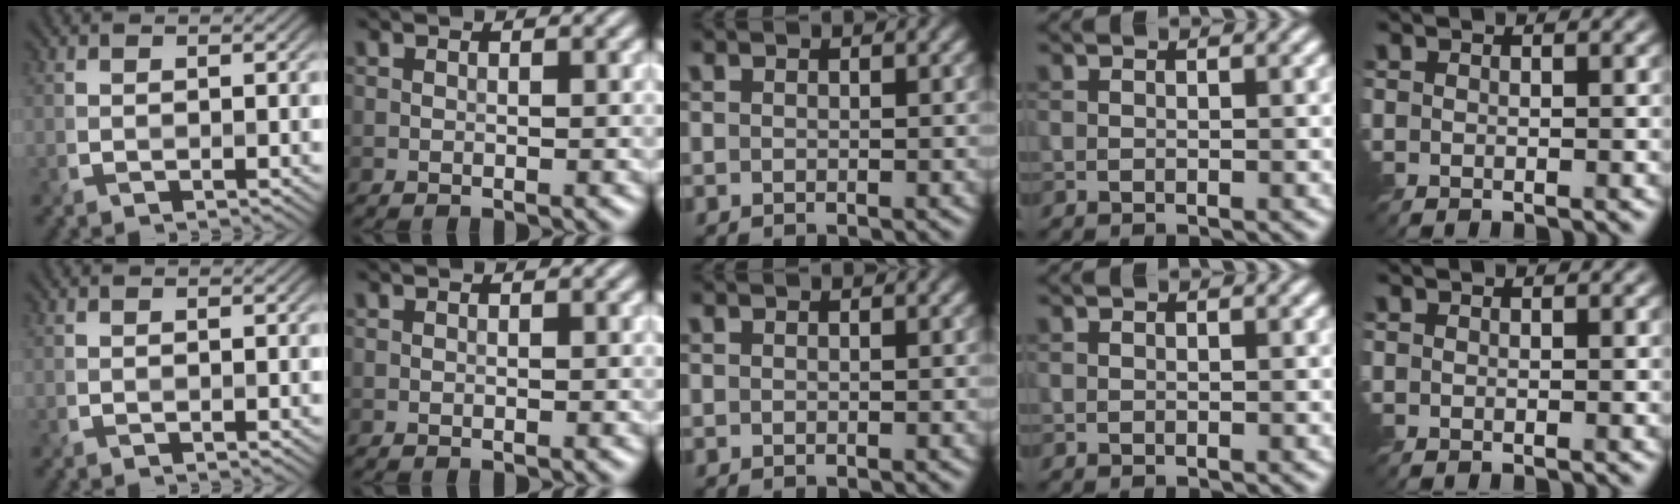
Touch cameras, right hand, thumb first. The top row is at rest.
{}